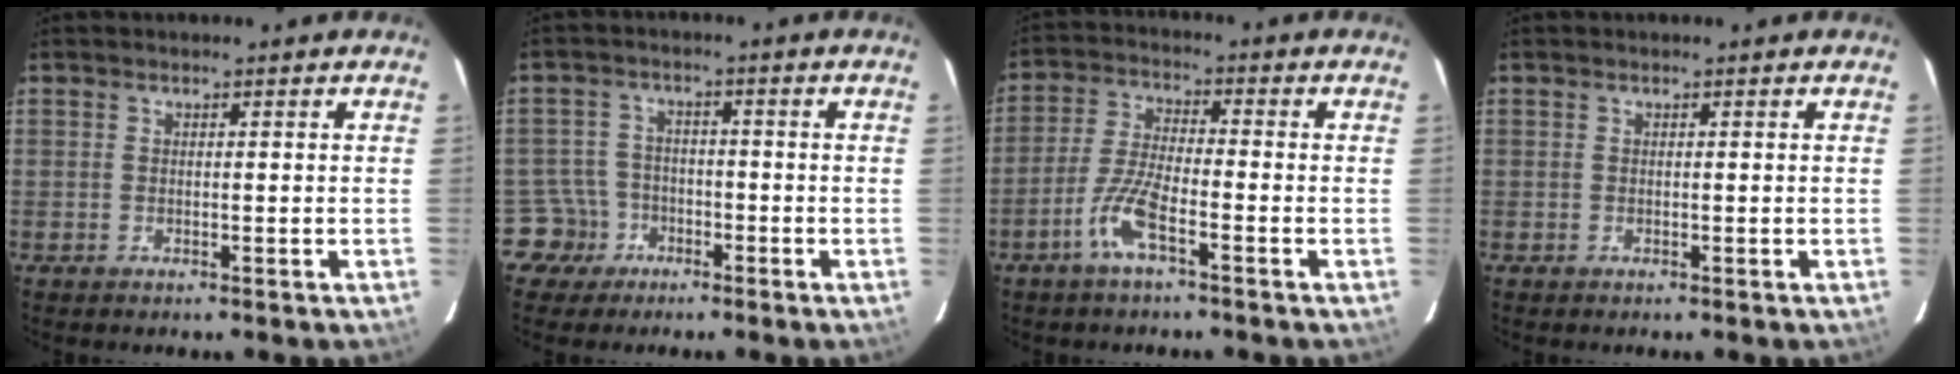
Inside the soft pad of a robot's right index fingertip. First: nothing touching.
{"total": 5.0, "force": [-2.9, 4.0, -0.6], "torque": [0.002, 0.022, -0.055]}
{"total": 7.2, "force": [-4.1, 1.2, 5.8], "torque": [-0.129, 0.002, -0.086]}
{"total": 0.0}